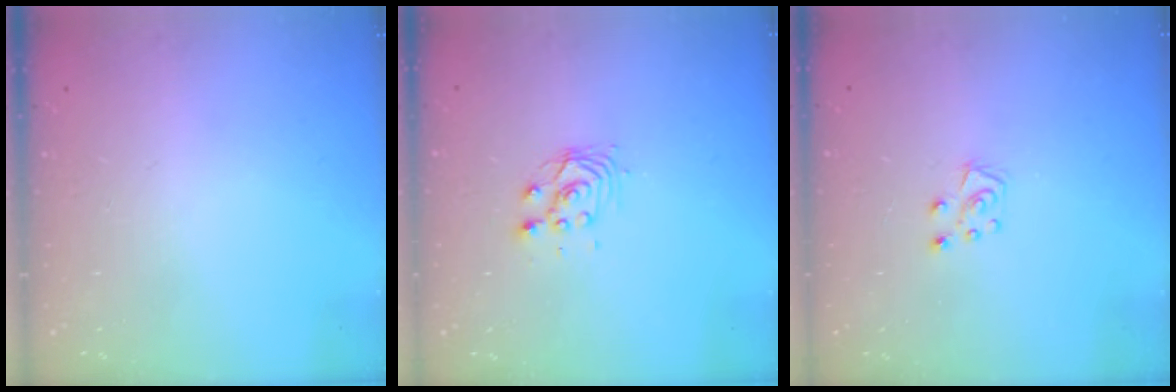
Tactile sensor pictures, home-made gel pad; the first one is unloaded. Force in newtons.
{"total": 4.4, "press": 4.4, "slide": 0.2}
{"total": 5.0, "press": 4.9, "slide": 0.4}